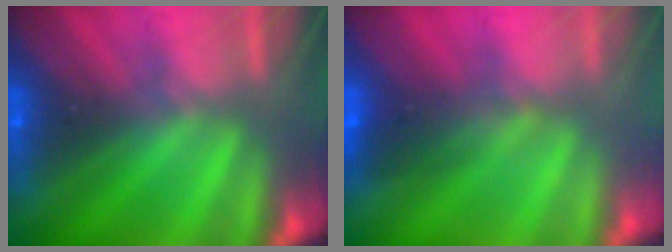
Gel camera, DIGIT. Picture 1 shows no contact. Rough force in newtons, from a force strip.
{"total": 1.6}